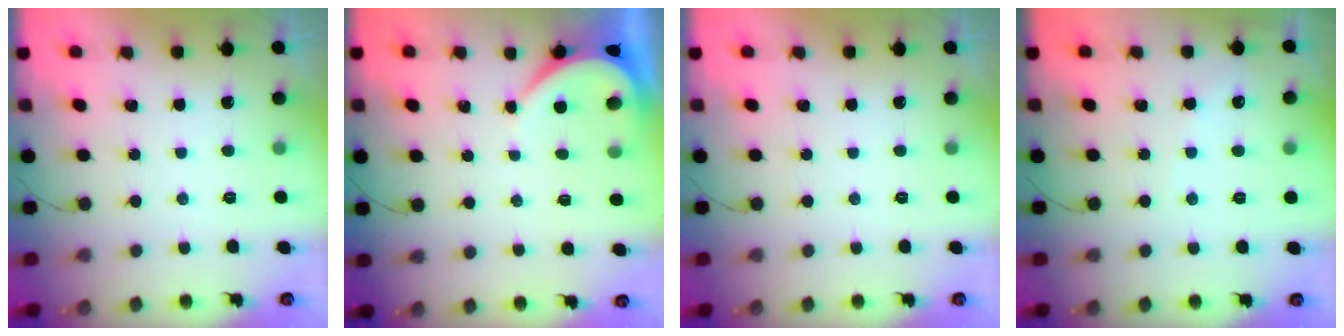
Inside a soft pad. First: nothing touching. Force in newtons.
{"total": 3.9, "press": 3.9, "slide": 0.6}
{"total": 0.0}
{"total": 3.3, "press": 3.2, "slide": 0.4}